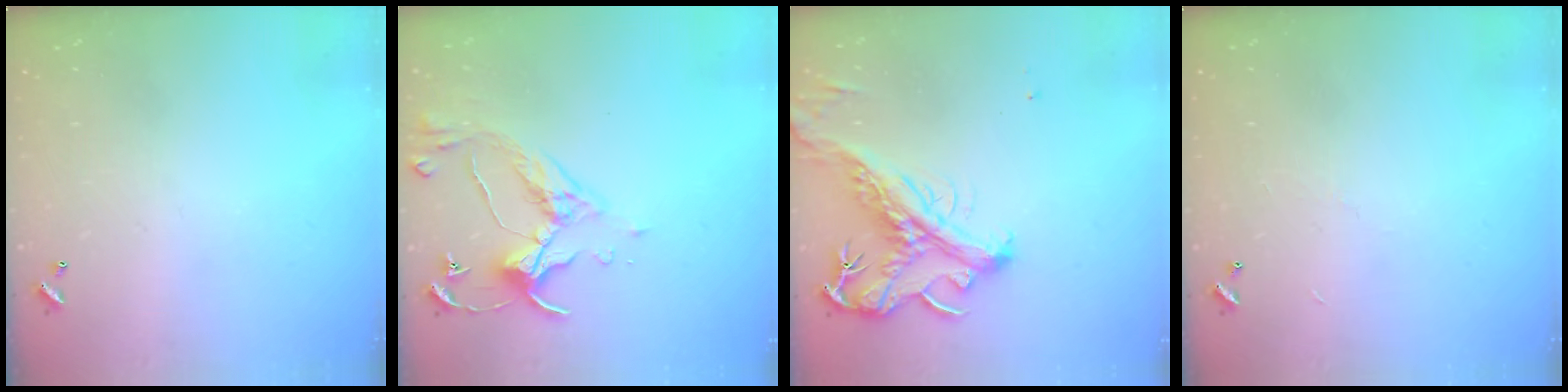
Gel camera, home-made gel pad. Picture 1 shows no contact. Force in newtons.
{"total": 4.8, "press": 4.7, "slide": 1.0}
{"total": 2.6, "press": 2.2, "slide": 1.4}
{"total": 4.2, "press": 4.2, "slide": 0.4}